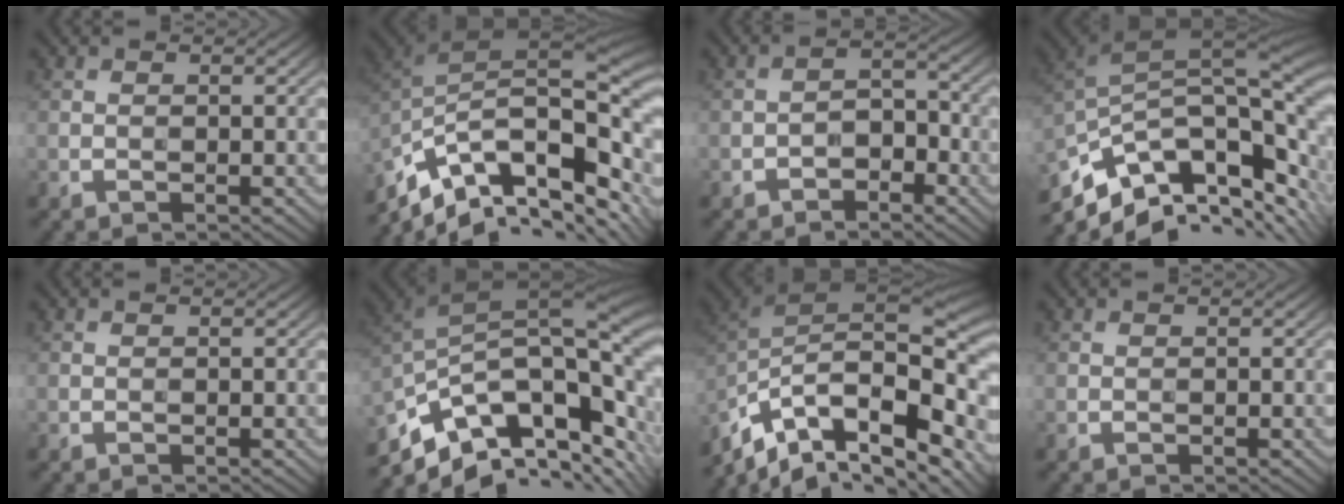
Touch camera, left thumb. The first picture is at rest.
{"total": 16.4, "force": [-6.4, 7.7, 13.0], "torque": [-0.276, -0.021, -0.098]}
{"total": 3.1, "force": [-2.1, 1.7, 1.5], "torque": [-0.021, 0.012, -0.040]}
{"total": 12.3, "force": [-5.8, 5.6, 9.2], "torque": [-0.204, -0.011, -0.094]}
{"total": 0.0}
{"total": 13.2, "force": [-5.2, 6.4, 10.3], "torque": [-0.206, -0.006, -0.088]}
{"total": 15.5, "force": [-6.6, 8.2, 11.4], "torque": [-0.270, -0.025, -0.111]}
{"total": 0.0}